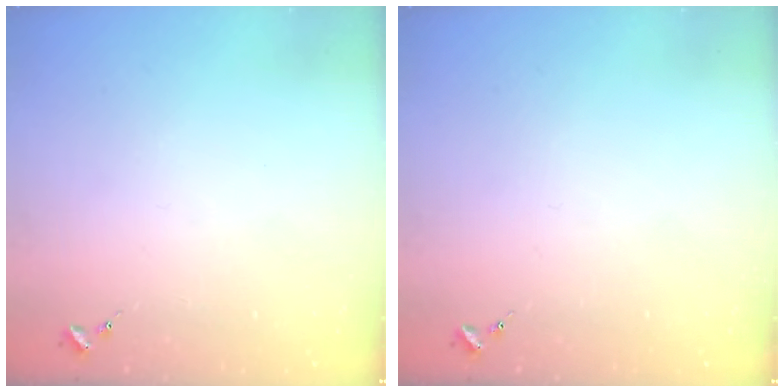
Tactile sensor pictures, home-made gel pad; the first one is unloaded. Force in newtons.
{"total": 0.0}